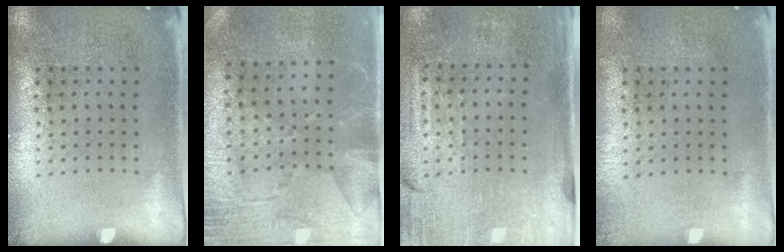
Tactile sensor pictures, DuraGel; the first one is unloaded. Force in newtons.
{"total": 2.8, "press": 2.3, "slide": 1.5}
{"total": 3.2, "press": 2.8, "slide": 1.5}
{"total": 0.0}